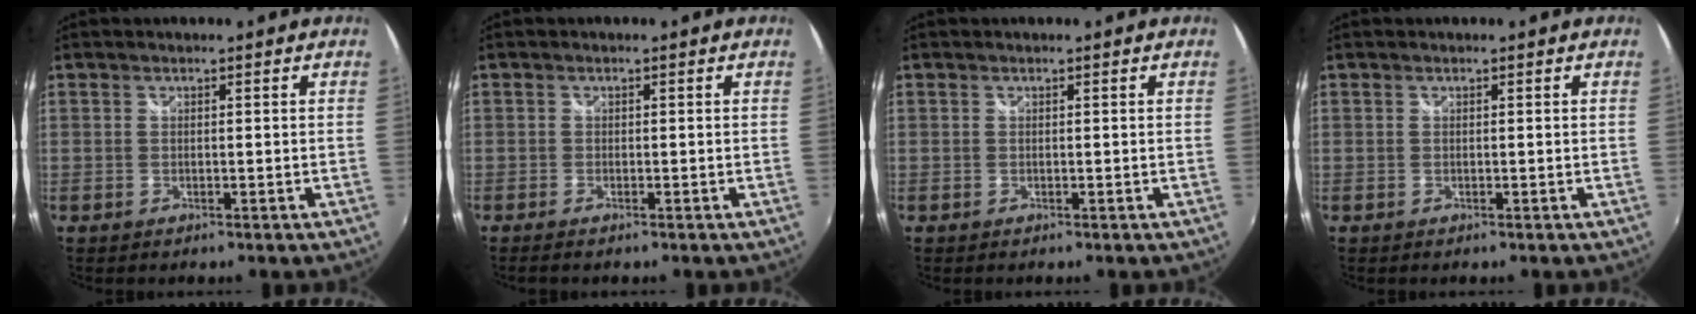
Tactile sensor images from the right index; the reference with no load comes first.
{"total": 1.3, "force": [-1.1, 0.4, 0.6], "torque": [-0.014, -0.006, -0.021]}
{"total": 0.0}
{"total": 0.0}